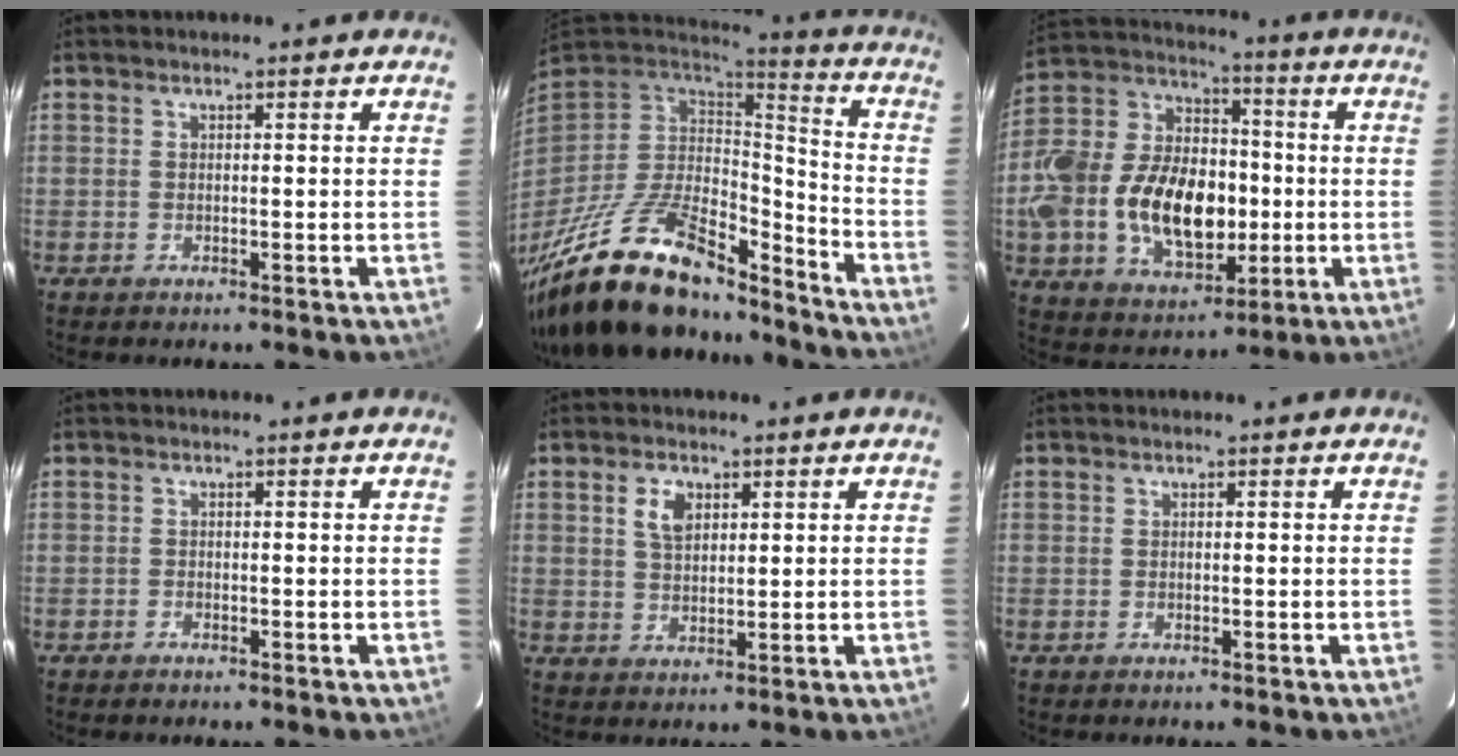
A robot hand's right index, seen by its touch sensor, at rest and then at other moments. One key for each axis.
{"total": 27.4, "fx": -19.7, "fy": 9.7, "fz": 16.4, "tx": -0.314, "ty": -0.033, "tz": -0.323}
{"total": 25.8, "fx": -4.3, "fy": 17.4, "fz": 18.5, "tx": -0.415, "ty": 0.023, "tz": -0.056}
{"total": 0.0}
{"total": 4.3, "fx": 1.8, "fy": 2.7, "fz": 2.9, "tx": -0.051, "ty": 0.009, "tz": 0.035}
{"total": 0.0}